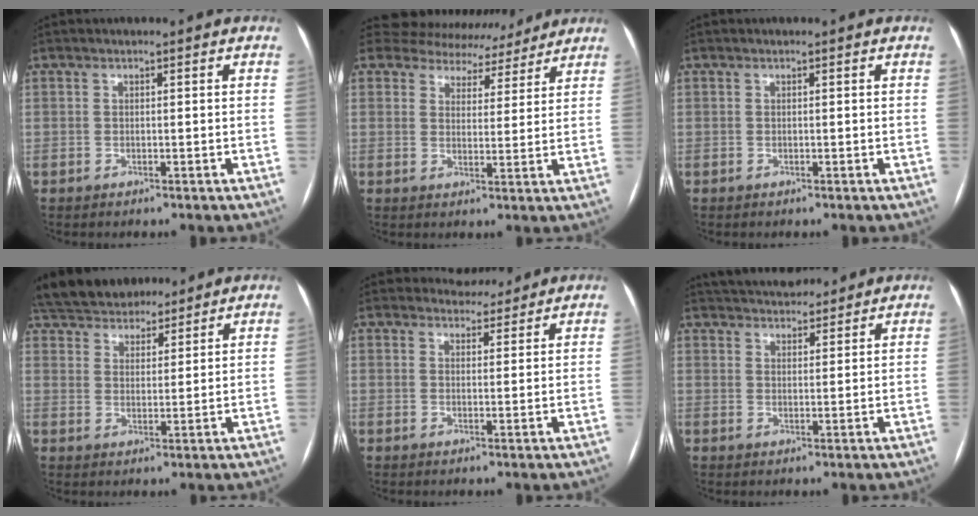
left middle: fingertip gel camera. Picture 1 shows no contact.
{"total": 12.0, "force": [10.5, 5.5, 1.5], "torque": [-0.021, 0.017, 0.134]}
{"total": 0.0}
{"total": 14.9, "force": [12.8, 6.0, 4.6], "torque": [-0.100, 0.034, 0.208]}
{"total": 3.6, "force": [3.3, 1.4, -0.2], "torque": [0.002, 0.001, 0.046]}
{"total": 9.9, "force": [9.1, 2.8, 2.7], "torque": [-0.041, 0.021, 0.139]}